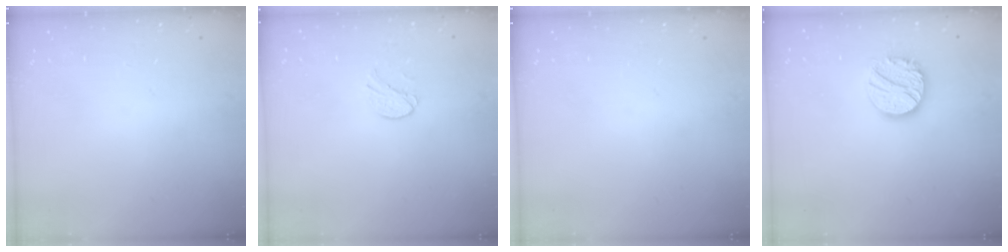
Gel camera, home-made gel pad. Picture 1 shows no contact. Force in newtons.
{"total": 6.2, "press": 6.2, "slide": 0.6}
{"total": 0.0}
{"total": 13.7, "press": 13.6, "slide": 1.1}